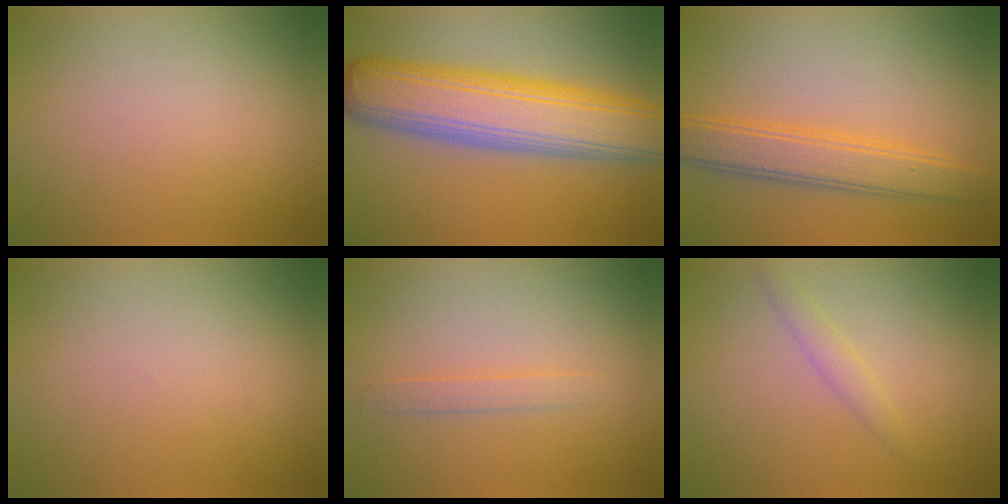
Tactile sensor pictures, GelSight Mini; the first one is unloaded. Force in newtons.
{"total": 10.6, "press": 10.6, "slide": 0.3}
{"total": 4.5, "press": 4.5, "slide": 0.1}
{"total": 0.0}
{"total": 1.2, "press": 1.2, "slide": 0.0}
{"total": 1.4, "press": 1.4, "slide": 0.0}